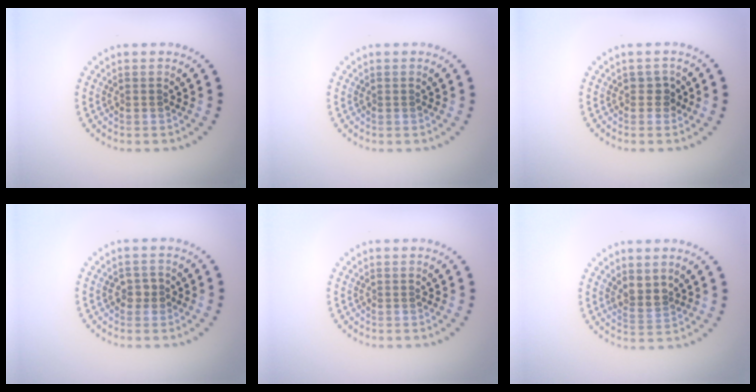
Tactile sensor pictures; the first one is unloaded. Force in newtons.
{"total": 0.0}
{"total": 1.1, "press": 1.0, "slide": 0.5}
{"total": 1.5, "press": 1.4, "slide": 0.4}
{"total": 0.0}
{"total": 2.2, "press": 1.8, "slide": 1.3}